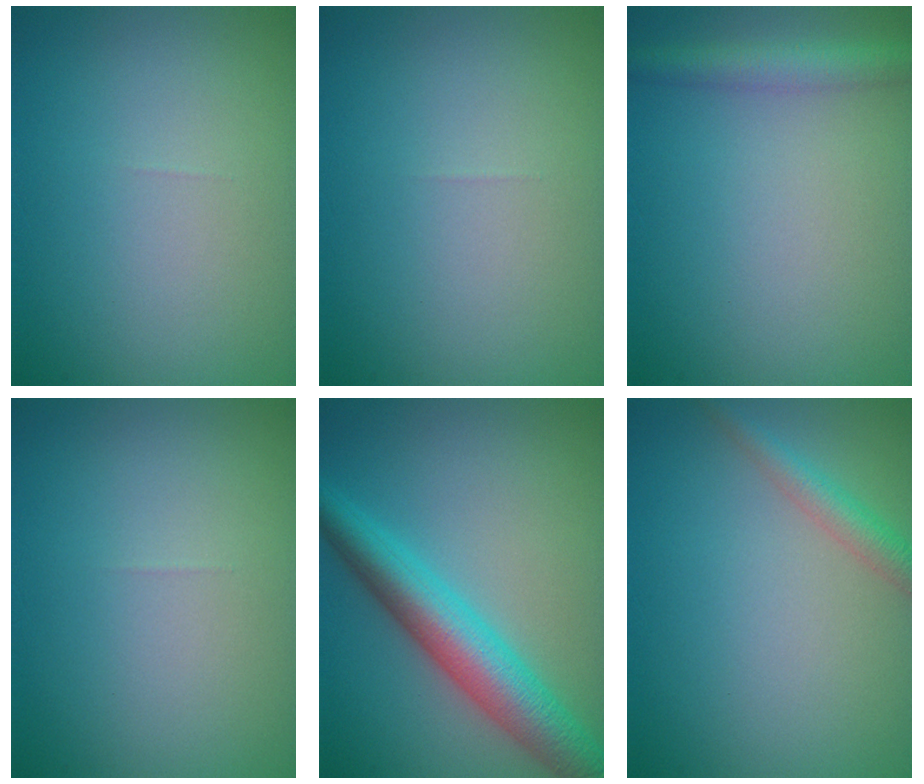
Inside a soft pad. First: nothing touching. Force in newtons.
{"total": 0.0}
{"total": 3.0, "press": 3.0, "slide": 0.1}
{"total": 0.0}
{"total": 6.4, "press": 6.4, "slide": 0.2}
{"total": 2.2, "press": 2.2, "slide": 0.1}